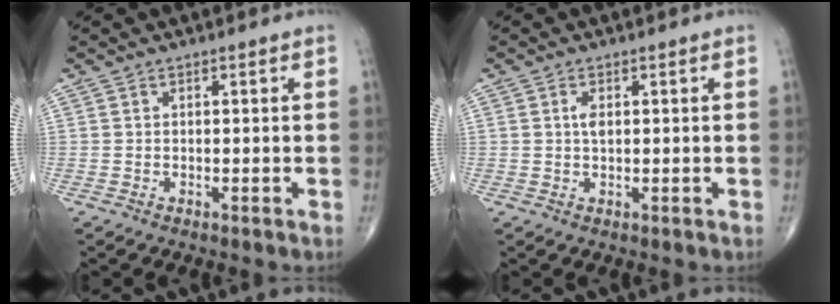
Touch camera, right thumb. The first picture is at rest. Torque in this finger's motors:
{"motor_torque": [0.59, 0.41, 0.15, -0.39, 0.01]}